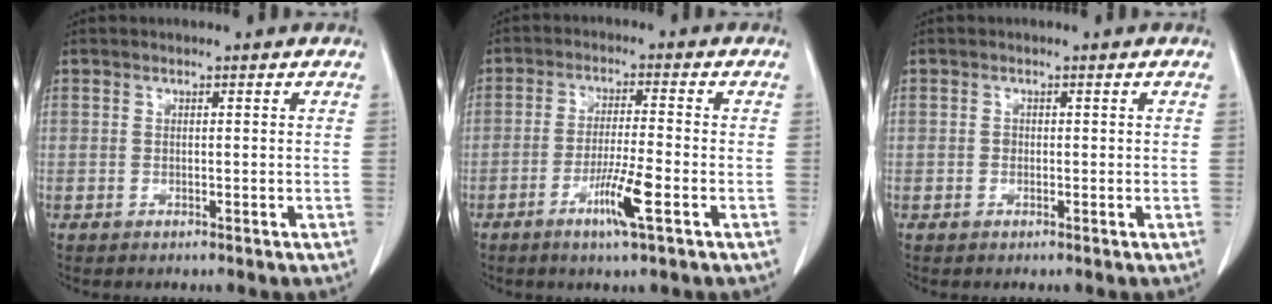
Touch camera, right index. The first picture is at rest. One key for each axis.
{"total": 6.7, "fx": -3.0, "fy": -0.5, "fz": 6.0, "tx": -0.111, "ty": -0.012, "tz": -0.057}
{"total": 0.6, "fx": -0.1, "fy": 0.5, "fz": 0.2, "tx": 0.002, "ty": 0.004, "tz": -0.003}